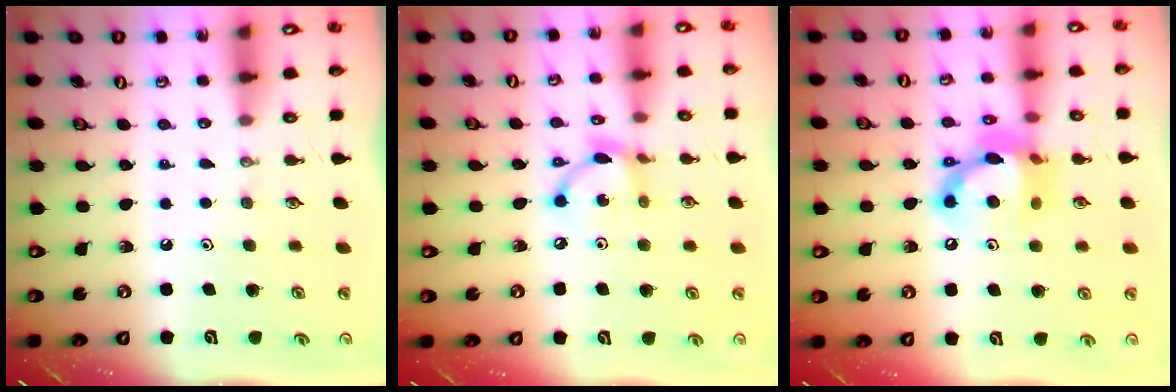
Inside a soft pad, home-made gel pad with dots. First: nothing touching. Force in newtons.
{"total": 8.3, "press": 8.3, "slide": 0.2}
{"total": 15.0, "press": 14.9, "slide": 1.2}